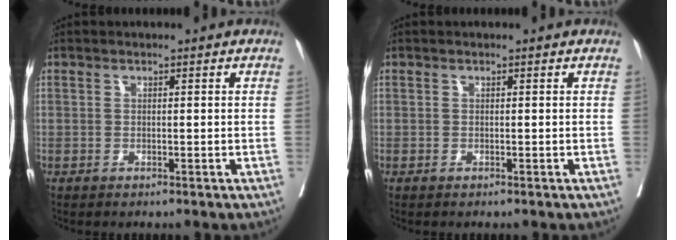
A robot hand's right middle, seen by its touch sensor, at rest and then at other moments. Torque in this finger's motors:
{"motor_torque": [0.10, -0.19, -0.49, -0.13]}